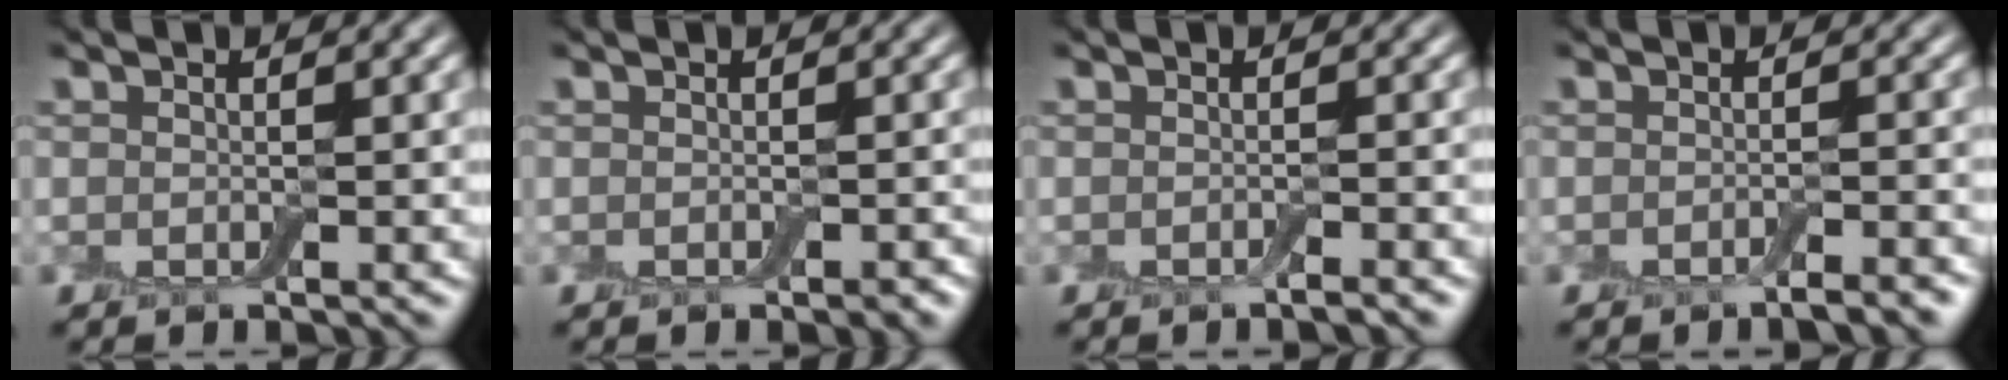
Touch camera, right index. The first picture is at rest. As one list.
[{"total": 0.8, "force": [-0.4, 0.3, 0.6], "torque": [-0.011, 0.000, -0.004]}, {"total": 0.9, "force": [-0.6, 0.0, 0.6], "torque": [-0.008, -0.002, -0.012]}, {"total": 1.9, "force": [-1.3, 0.3, 1.3], "torque": [-0.010, 0.001, -0.024]}]